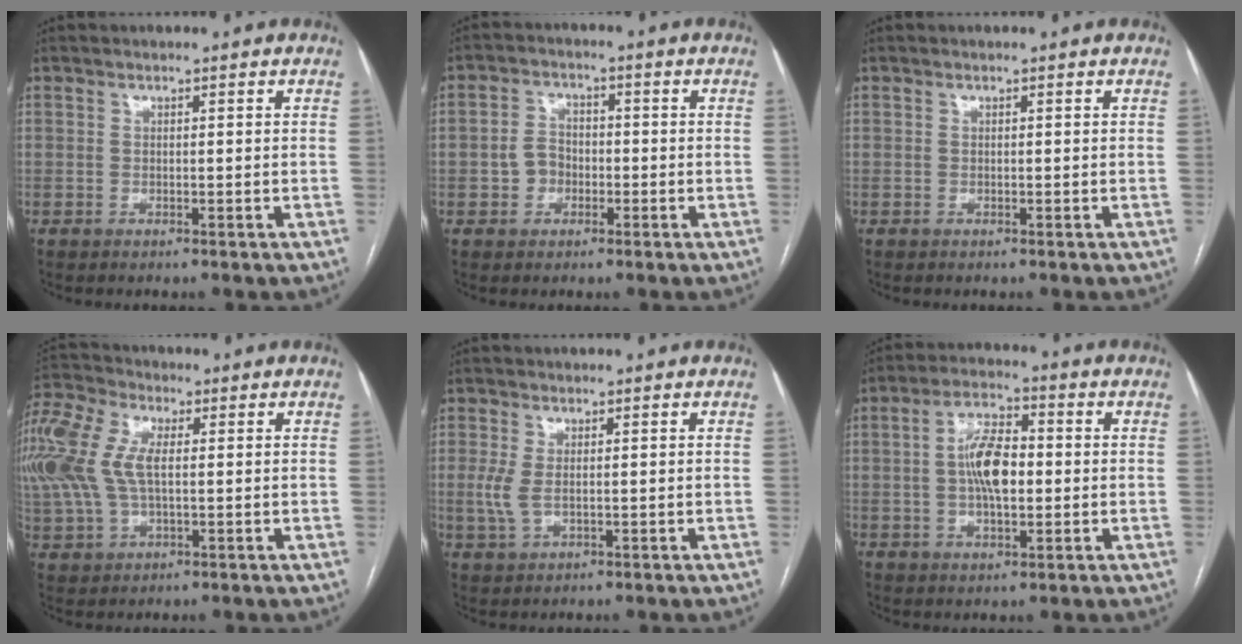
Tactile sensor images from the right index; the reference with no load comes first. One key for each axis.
{"total": 4.1, "fx": -1.1, "fy": 3.4, "fz": 1.9, "tx": -0.037, "ty": 0.015, "tz": -0.017}
{"total": 0.0}
{"total": 23.1, "fx": 4.3, "fy": 14.1, "fz": 17.7, "tx": -0.479, "ty": 0.059, "tz": 0.086}
{"total": 3.3, "fx": 0.0, "fy": 1.7, "fz": 2.9, "tx": -0.074, "ty": -0.006, "tz": 0.005}
{"total": 8.5, "fx": 0.1, "fy": 3.4, "fz": 7.8, "tx": -0.151, "ty": 0.013, "tz": 0.000}